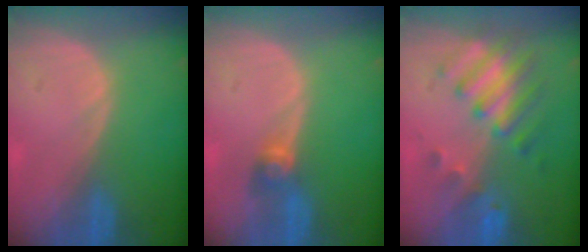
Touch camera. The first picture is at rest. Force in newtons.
{"total": 2.6, "press": 2.5, "slide": 0.6}
{"total": 8.3, "press": 7.3, "slide": 4.1}